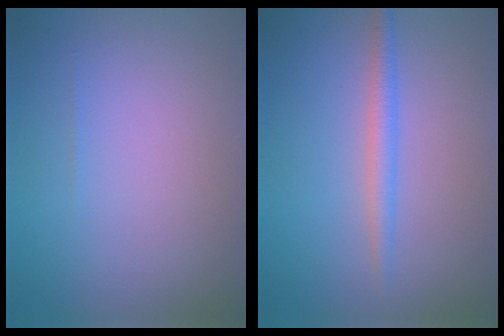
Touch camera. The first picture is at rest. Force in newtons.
{"total": 1.9, "press": 1.9, "slide": 0.2}